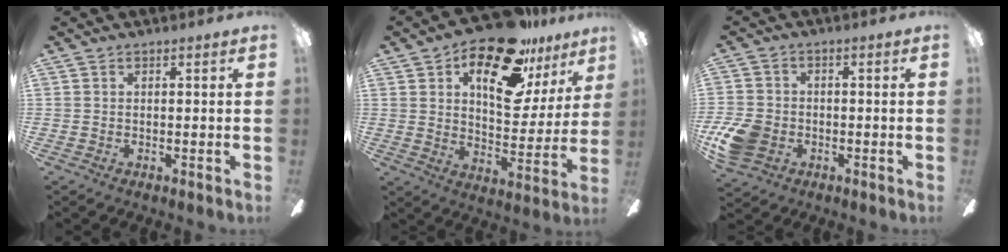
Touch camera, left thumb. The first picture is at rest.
{"total": 21.6, "force": [13.1, 10.1, 13.8], "torque": [-0.199, -0.072, 0.219]}
{"total": 9.2, "force": [-3.3, 7.0, 4.9], "torque": [-0.105, 0.021, -0.059]}